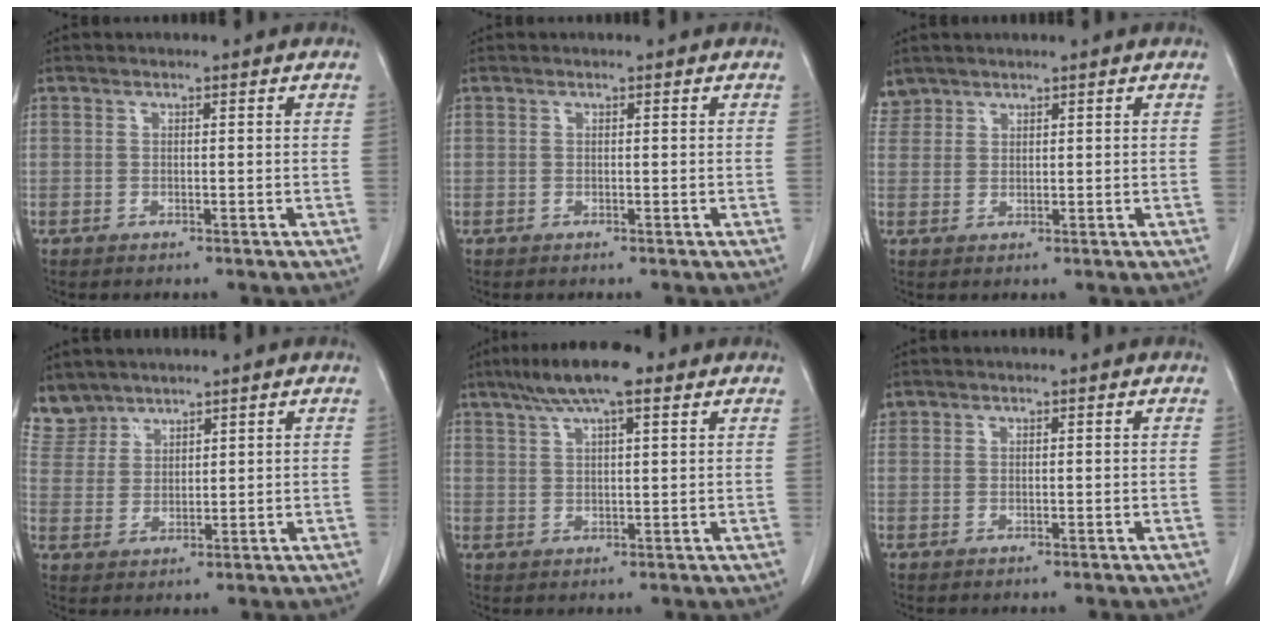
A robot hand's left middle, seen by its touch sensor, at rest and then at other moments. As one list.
[{"total": 0.0}, {"total": 2.3, "force": [2.0, 1.0, -0.4], "torque": [0.010, 0.010, 0.041]}, {"total": 5.5, "force": [5.1, 2.2, -0.4], "torque": [0.007, 0.004, 0.114]}, {"total": 9.2, "force": [6.2, 1.7, 6.6], "torque": [-0.117, 0.023, 0.101]}, {"total": 0.8, "force": [0.6, 0.5, 0.0], "torque": [0.001, 0.012, 0.013]}]